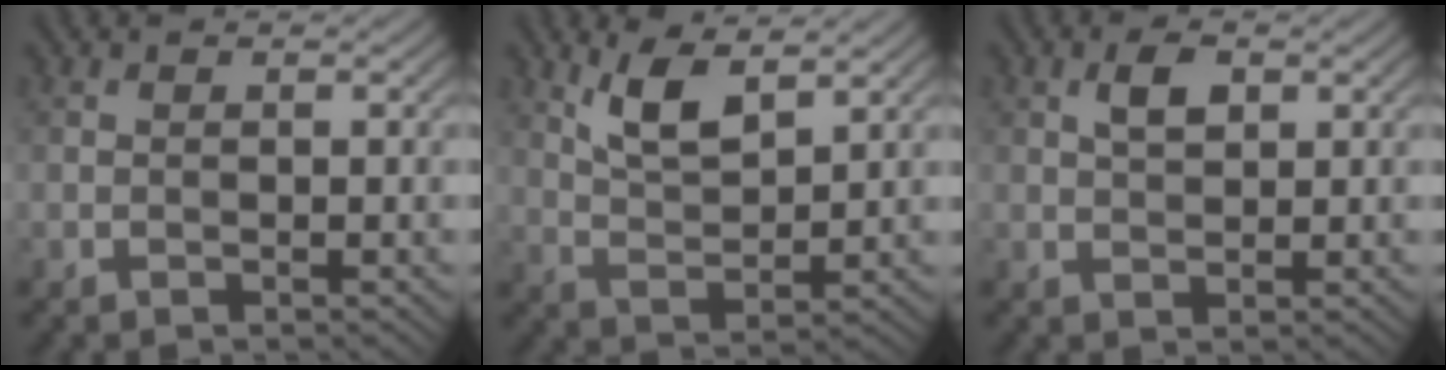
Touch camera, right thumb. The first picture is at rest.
{"total": 5.9, "force": [3.6, 2.0, 4.3], "torque": [-0.095, -0.005, 0.075]}
{"total": 2.9, "force": [1.1, 1.6, 2.2], "torque": [-0.046, 0.003, 0.019]}